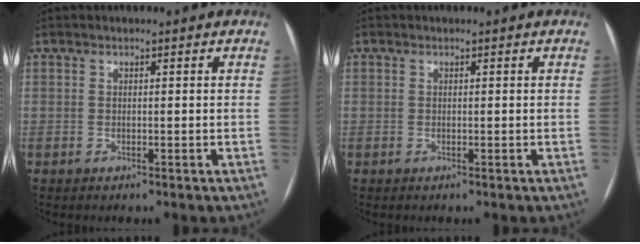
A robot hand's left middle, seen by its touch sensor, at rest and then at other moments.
{"total": 0.0}